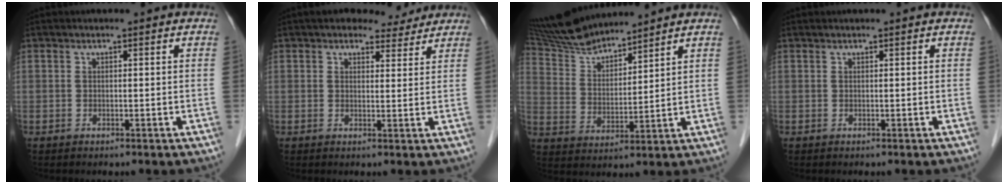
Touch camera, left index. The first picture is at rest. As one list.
[{"total": 4.7, "force": [4.1, 1.9, 1.2], "torque": [-0.010, 0.008, 0.052]}, {"total": 10.5, "force": [10.0, 0.9, 2.8], "torque": [-0.070, 0.014, 0.203]}, {"total": 0.0}]